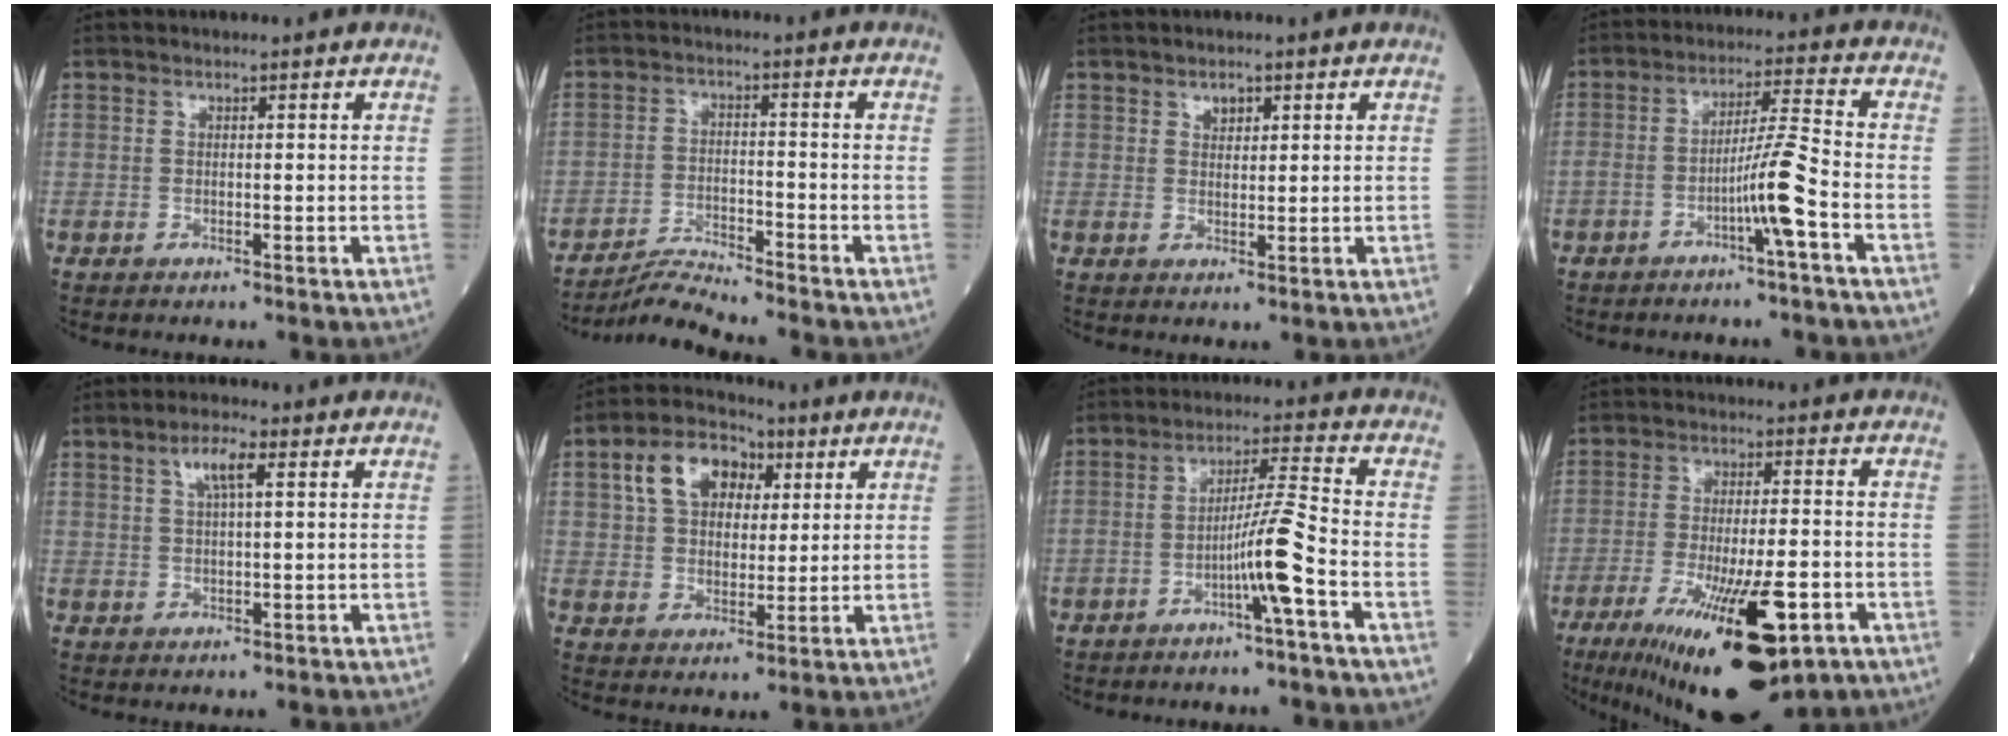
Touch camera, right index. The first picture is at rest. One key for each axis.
{"total": 4.9, "fx": -4.6, "fy": -1.5, "fz": 0.0, "tx": -0.010, "ty": -0.016, "tz": -0.086}
{"total": 1.8, "fx": 1.1, "fy": 1.0, "fz": 1.0, "tx": -0.014, "ty": -0.001, "tz": 0.019}
{"total": 6.7, "fx": -3.1, "fy": -1.1, "fz": 5.8, "tx": -0.107, "ty": 0.010, "tz": -0.055}
{"total": 4.2, "fx": 1.8, "fy": 0.8, "fz": 3.7, "tx": -0.074, "ty": 0.007, "tz": 0.035}
{"total": 10.0, "fx": 3.8, "fy": 6.6, "fz": 6.5, "tx": -0.123, "ty": 0.029, "tz": 0.065}
{"total": 7.0, "fx": -3.2, "fy": -1.2, "fz": 6.1, "tx": -0.111, "ty": 0.011, "tz": -0.057}
{"total": 19.0, "fx": -9.1, "fy": 4.5, "fz": 16.1, "tx": -0.245, "ty": -0.031, "tz": -0.133}